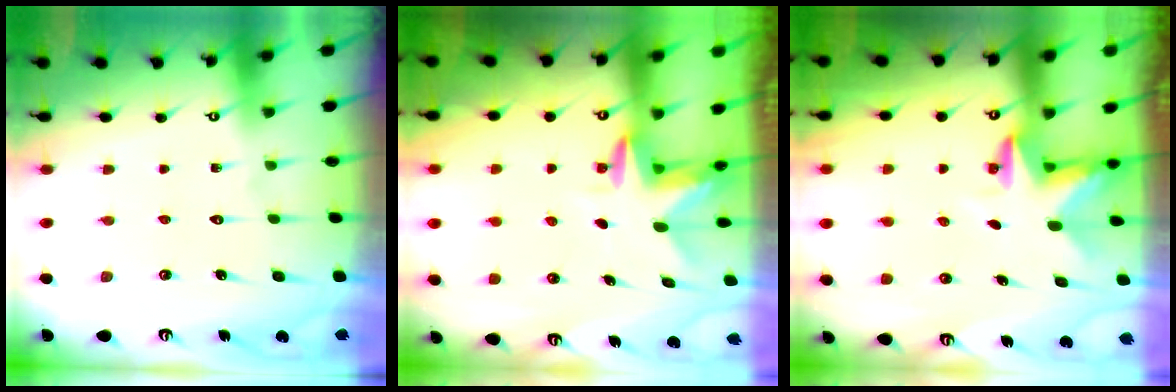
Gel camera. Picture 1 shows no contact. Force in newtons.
{"total": 2.8, "press": 2.8, "slide": 0.1}
{"total": 2.8, "press": 2.8, "slide": 0.2}